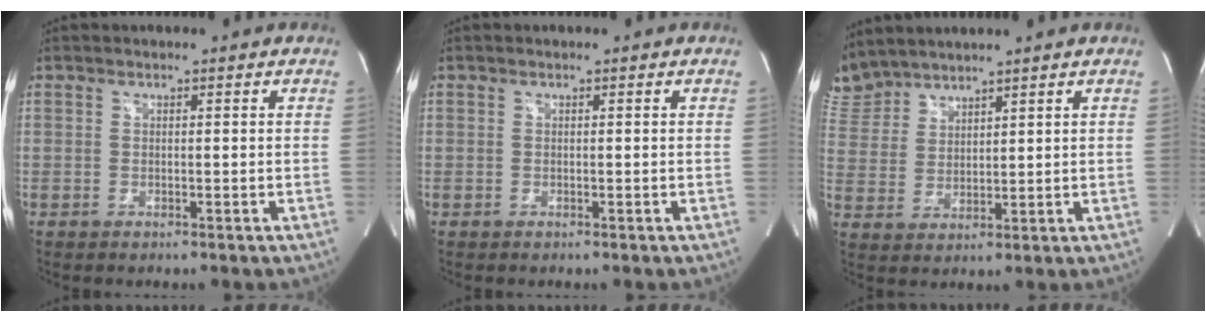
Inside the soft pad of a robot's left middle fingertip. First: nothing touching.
{"total": 0.0}
{"total": 7.3, "force": [7.0, 1.8, 0.2], "torque": [-0.022, 0.016, 0.158]}